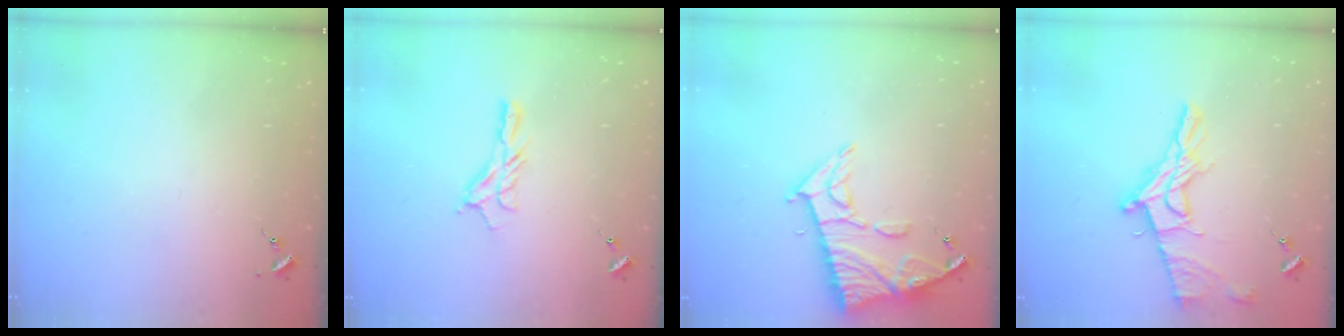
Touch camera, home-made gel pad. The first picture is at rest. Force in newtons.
{"total": 9.5, "press": 9.5, "slide": 0.4}
{"total": 13.0, "press": 12.9, "slide": 1.4}
{"total": 15.6, "press": 15.5, "slide": 1.6}